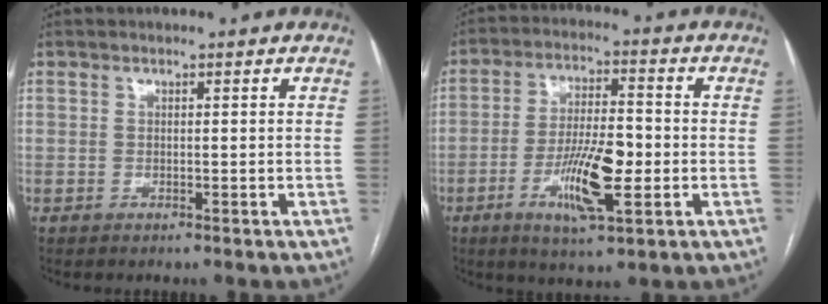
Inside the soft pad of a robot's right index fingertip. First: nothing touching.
{"total": 11.0, "force": [-3.0, 2.5, 10.3], "torque": [-0.192, -0.002, -0.048]}